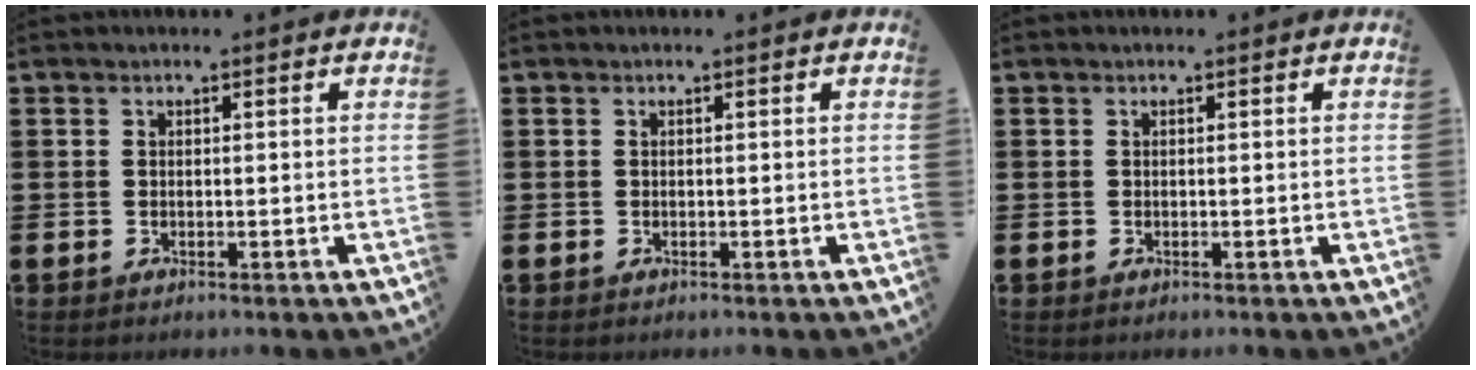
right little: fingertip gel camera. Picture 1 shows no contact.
{"total": 0.0}
{"total": 0.0}